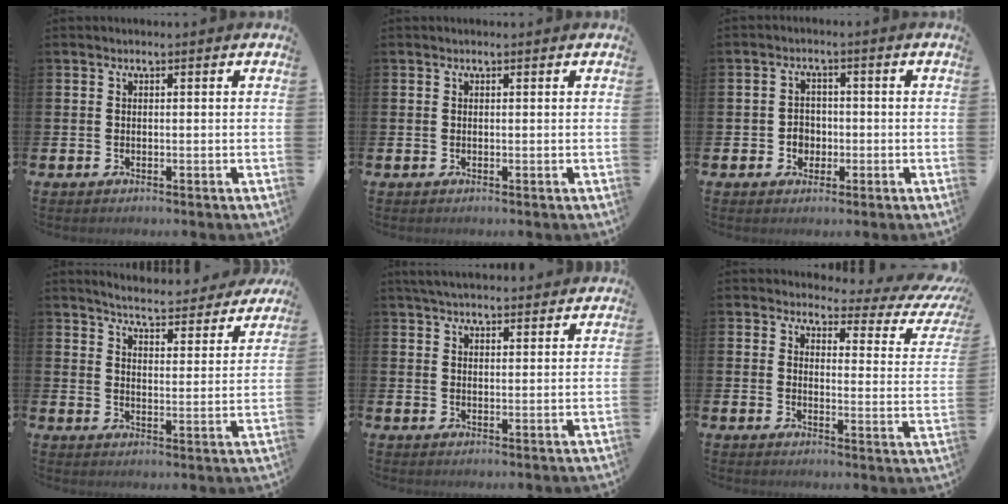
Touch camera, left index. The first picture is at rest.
{"total": 0.0}
{"total": 2.9, "force": [-0.9, 2.5, 1.0], "torque": [-0.013, 0.000, -0.024]}
{"total": 5.3, "force": [5.1, 0.2, 1.0], "torque": [-0.034, -0.042, 0.084]}
{"total": 4.4, "force": [4.2, 0.7, 0.9], "torque": [-0.024, -0.016, 0.077]}
{"total": 2.9, "force": [2.2, 1.5, 1.2], "torque": [-0.016, -0.032, 0.023]}